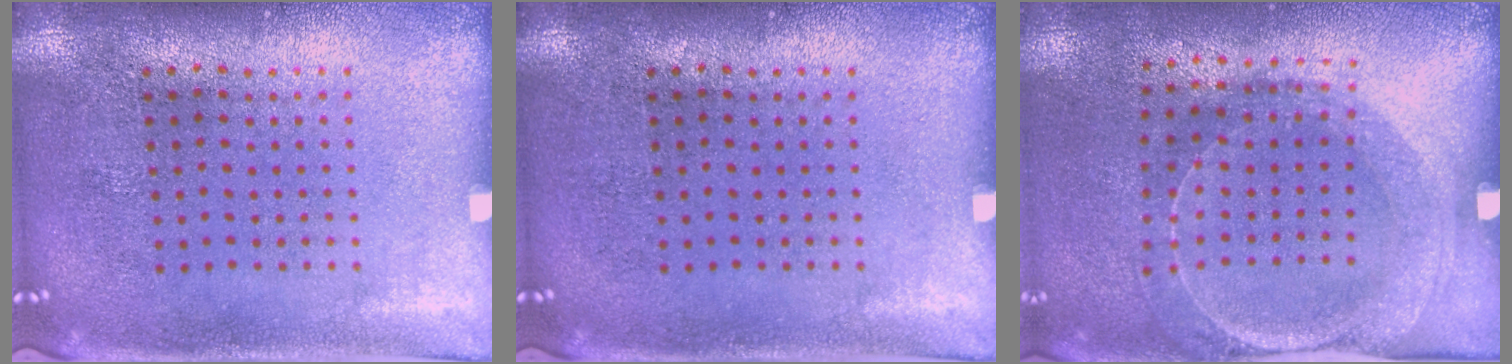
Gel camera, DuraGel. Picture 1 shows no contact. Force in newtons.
{"total": 0.0}
{"total": 1.5, "press": 1.5, "slide": 0.4}